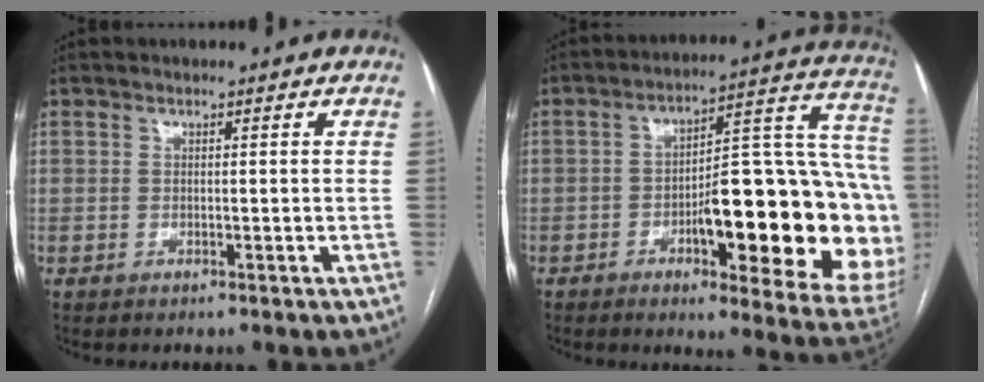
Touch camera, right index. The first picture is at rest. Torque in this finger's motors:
{"motor_torque": [2.06, -0.08, 1.05, 0.21]}